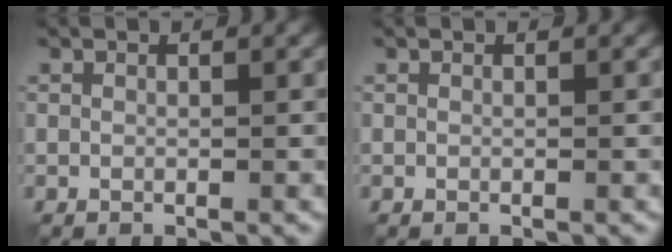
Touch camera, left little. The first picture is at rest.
{"total": 0.0}